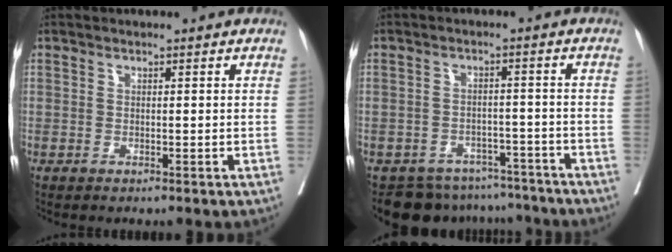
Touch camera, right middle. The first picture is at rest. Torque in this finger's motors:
{"motor_torque": [0.05, -0.24, 0.04, 0.01]}